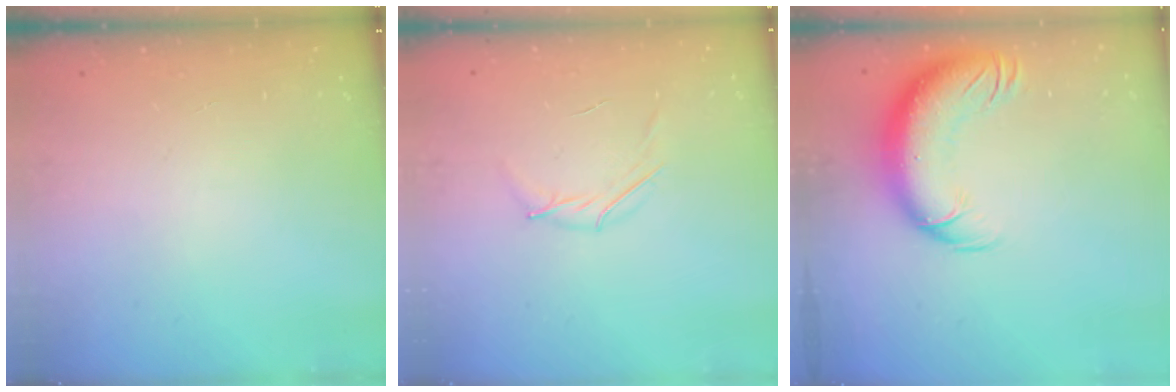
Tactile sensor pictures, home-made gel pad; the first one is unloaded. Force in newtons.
{"total": 2.8, "press": 2.7, "slide": 0.7}
{"total": 14.6, "press": 14.2, "slide": 3.4}